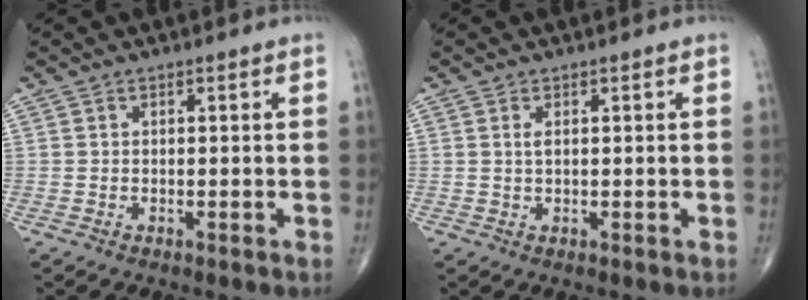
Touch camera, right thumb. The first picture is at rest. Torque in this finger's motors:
{"motor_torque": [-0.41, 0.35, 0.30, 0.14, -0.05]}